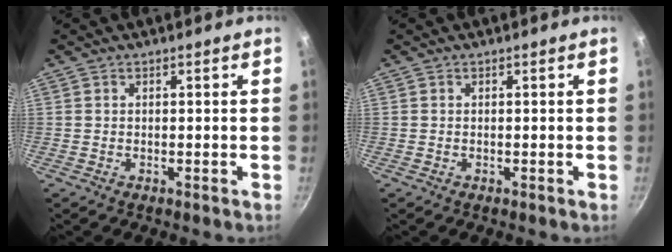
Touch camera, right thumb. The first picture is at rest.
{"total": 0.0}